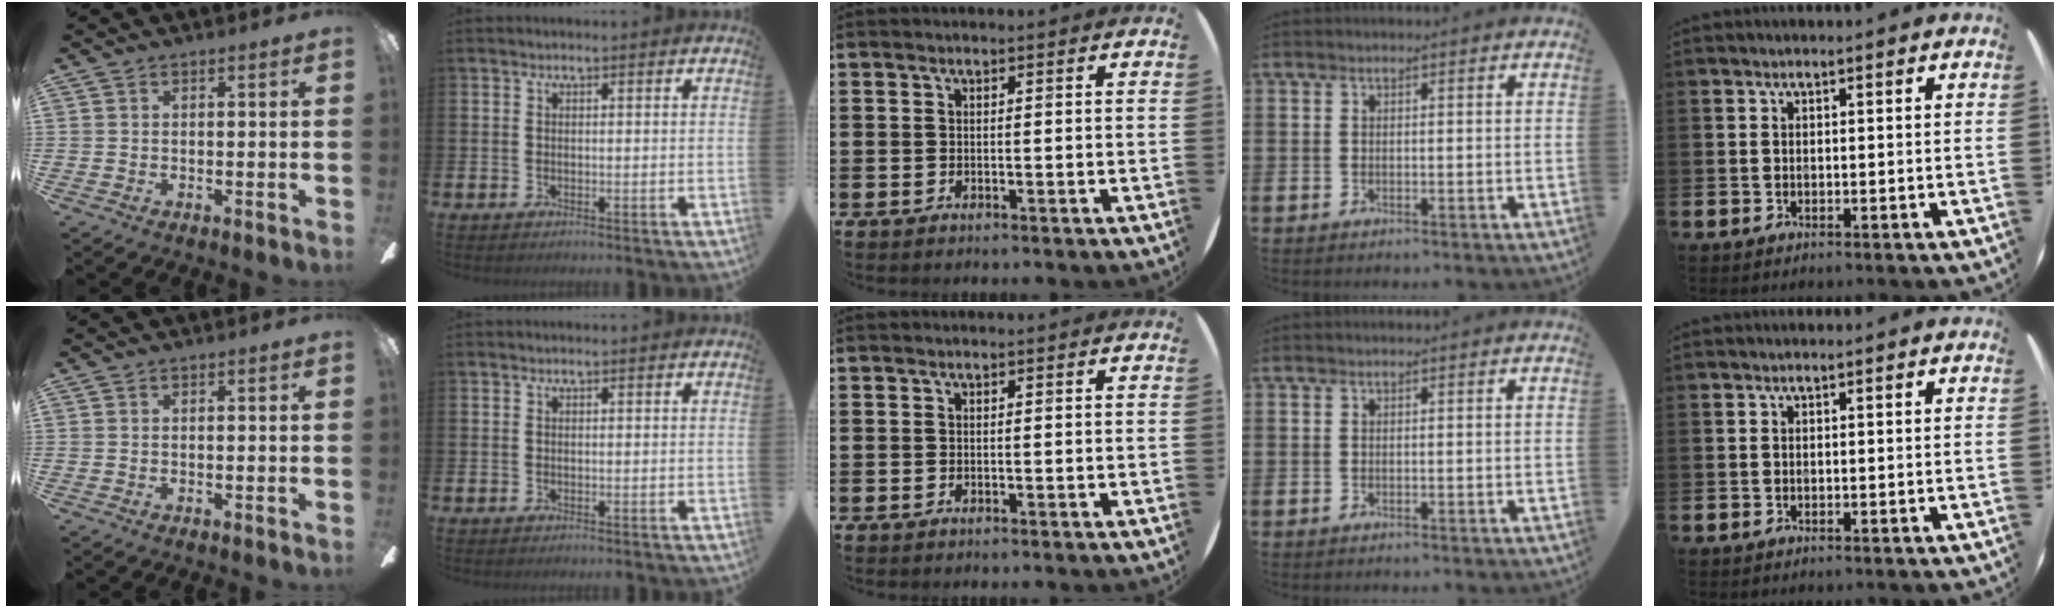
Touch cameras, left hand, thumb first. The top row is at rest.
{}